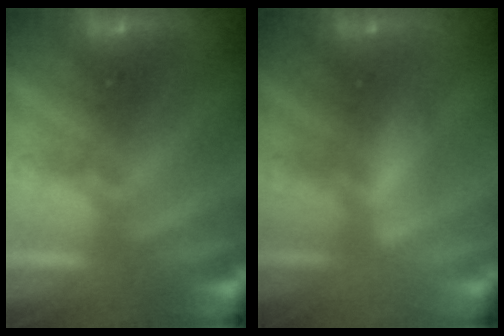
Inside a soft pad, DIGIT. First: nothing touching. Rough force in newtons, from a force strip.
{"total": 2.6}